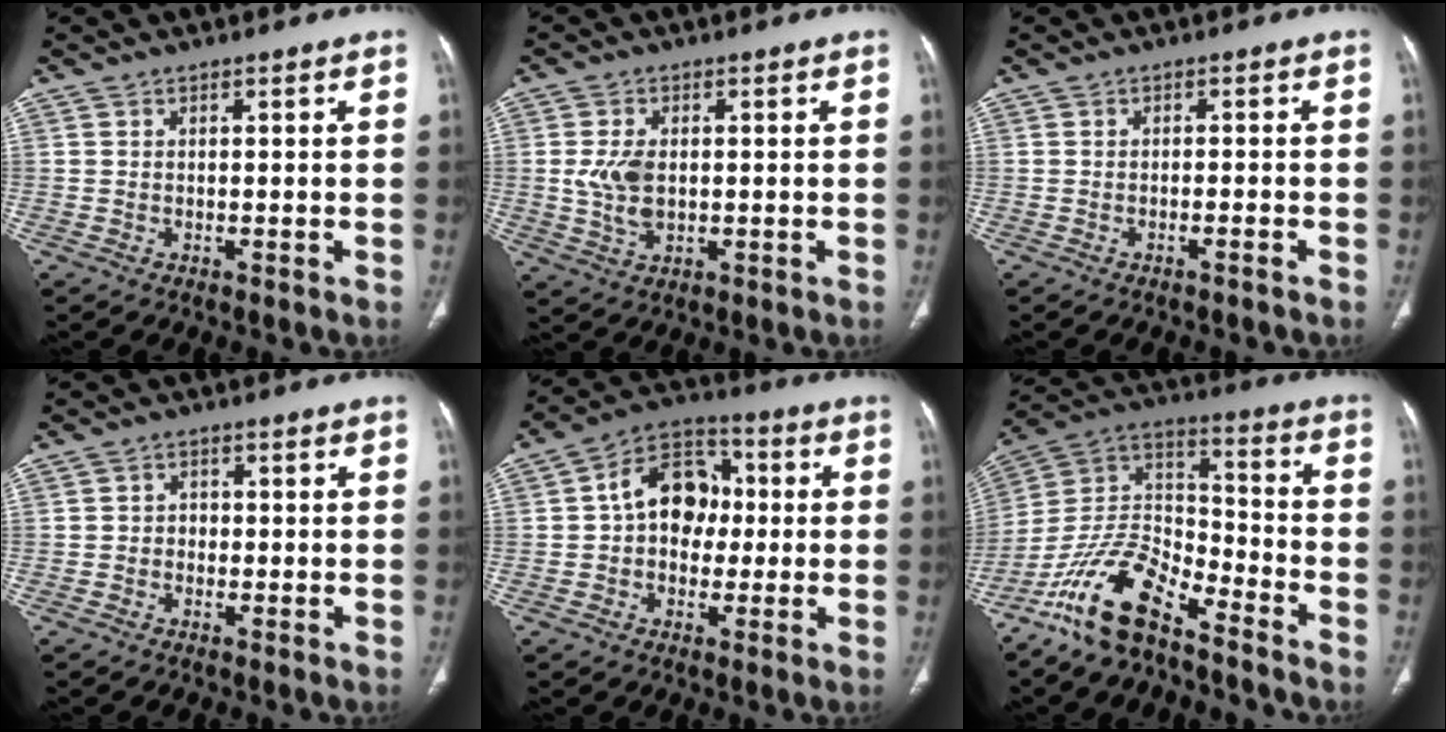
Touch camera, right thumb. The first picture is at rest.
{"total": 6.2, "force": [0.1, 3.8, 4.8], "torque": [-0.101, -0.002, 0.009]}
{"total": 1.6, "force": [-1.2, 0.0, 1.0], "torque": [-0.023, 0.011, -0.012]}
{"total": 1.9, "force": [-0.6, 1.8, 0.6], "torque": [0.008, 0.009, -0.017]}
{"total": 12.7, "force": [0.7, 9.5, 8.4], "torque": [-0.095, 0.032, 0.000]}
{"total": 15.9, "force": [-11.7, 5.9, 9.1], "torque": [-0.160, 0.085, -0.222]}